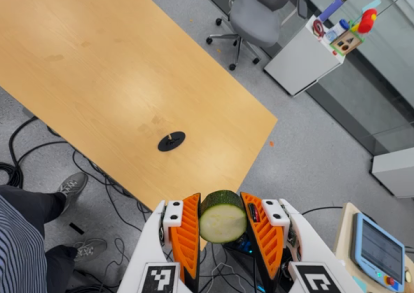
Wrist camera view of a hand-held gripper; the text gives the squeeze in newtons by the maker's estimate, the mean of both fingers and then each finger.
{"total": 13.2, "left": 11.6, "right": 14.8}